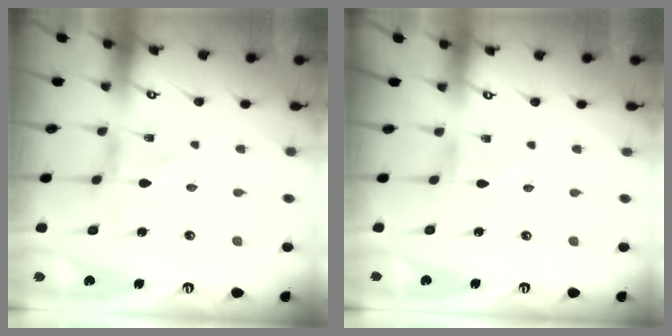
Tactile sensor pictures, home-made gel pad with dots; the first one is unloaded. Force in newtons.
{"total": 0.0}